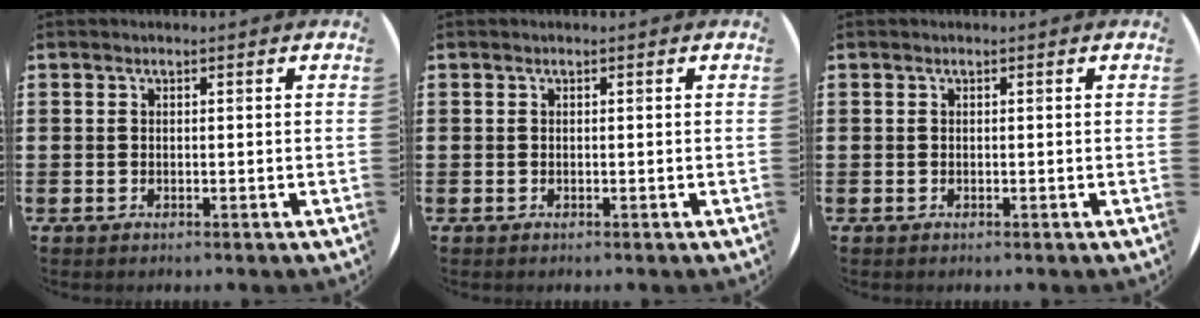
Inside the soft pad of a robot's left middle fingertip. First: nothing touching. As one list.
[{"total": 0.0}, {"total": 0.0}]